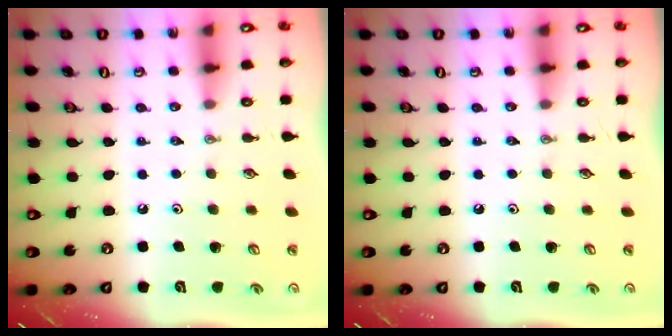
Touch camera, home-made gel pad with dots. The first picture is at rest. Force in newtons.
{"total": 0.0}